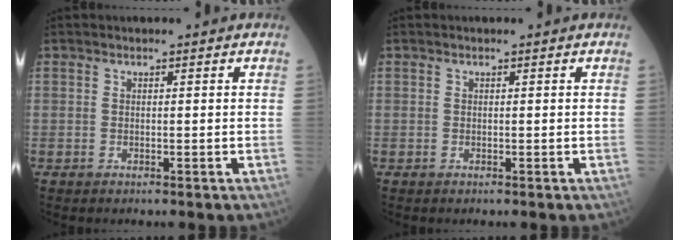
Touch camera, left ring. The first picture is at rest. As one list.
[{"total": 0.0}]